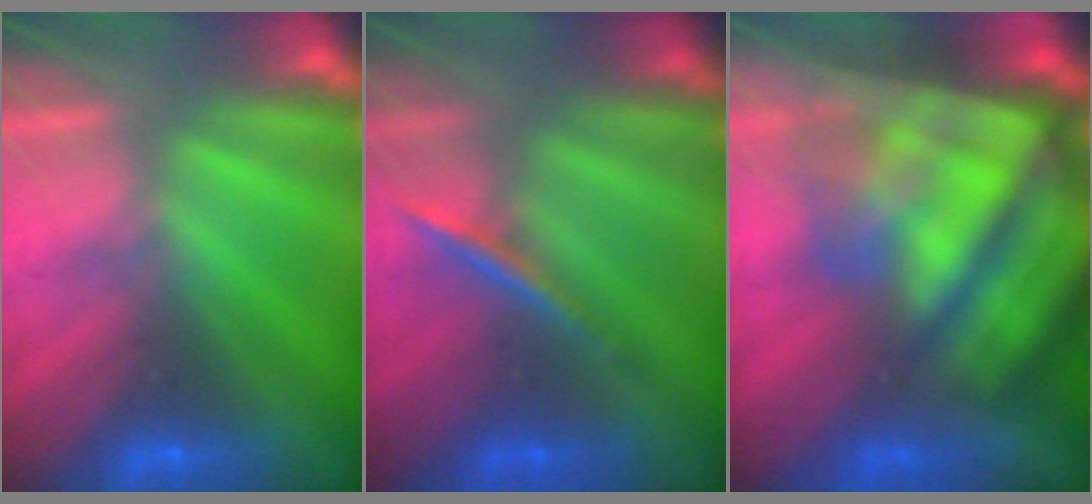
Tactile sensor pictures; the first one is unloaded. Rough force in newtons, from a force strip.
{"total": 2.0}
{"total": 9.1}